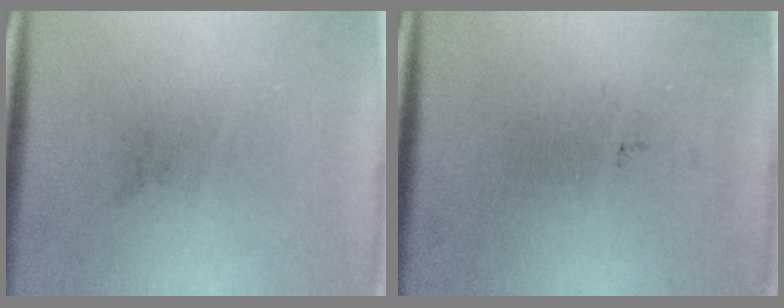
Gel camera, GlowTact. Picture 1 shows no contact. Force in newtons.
{"total": 0.0}